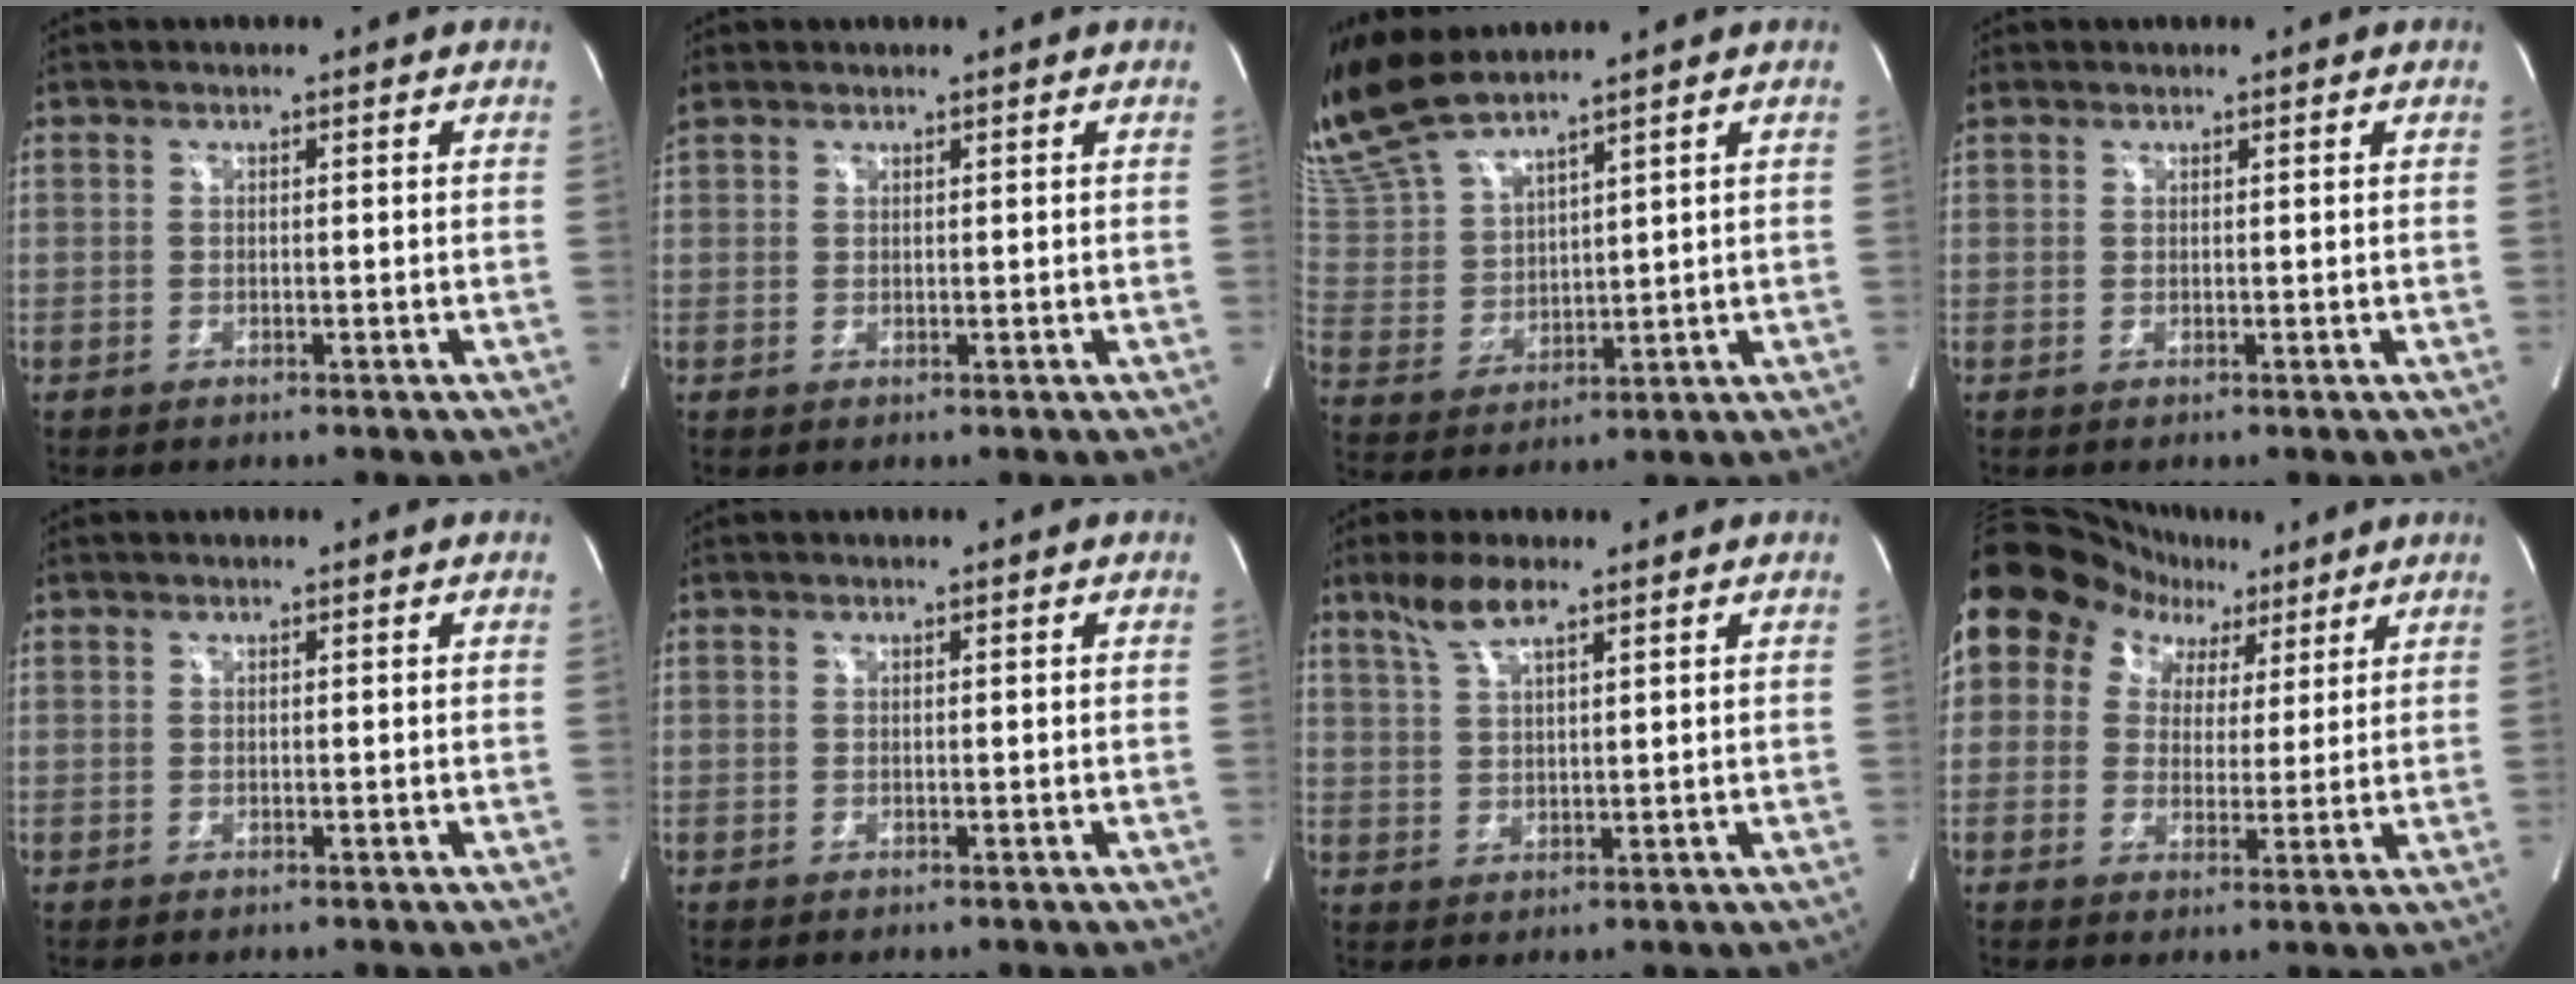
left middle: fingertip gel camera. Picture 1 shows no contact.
{"total": 1.9, "force": [1.6, 1.0, 0.4], "torque": [-0.019, 0.018, 0.036]}
{"total": 10.5, "force": [9.8, 0.7, 3.9], "torque": [-0.103, 0.010, 0.214]}
{"total": 1.3, "force": [1.0, 0.7, 0.1], "torque": [-0.008, 0.016, 0.022]}
{"total": 0.0}
{"total": 0.0}
{"total": 5.2, "force": [3.7, 0.9, 3.6], "torque": [-0.081, 0.009, 0.076]}
{"total": 13.8, "force": [7.9, 10.3, 4.5], "torque": [-0.072, 0.057, 0.122]}